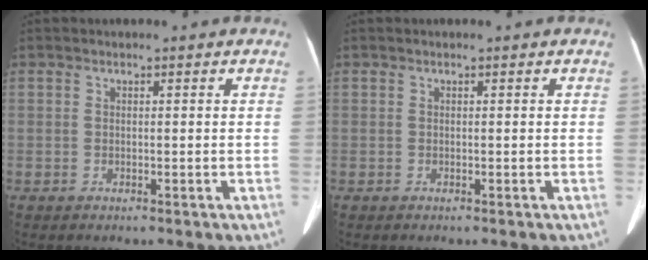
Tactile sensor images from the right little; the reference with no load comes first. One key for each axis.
{"total": 0.0}